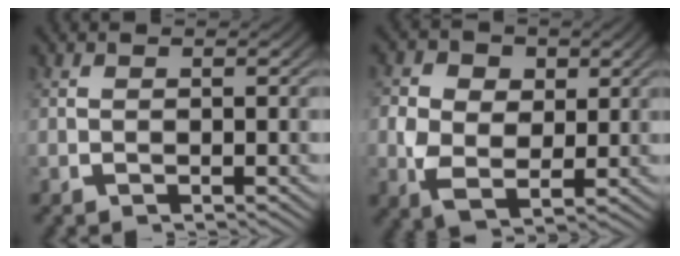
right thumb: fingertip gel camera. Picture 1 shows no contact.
{"total": 5.3, "force": [-0.3, 4.1, 3.3], "torque": [-0.078, -0.033, 0.011]}